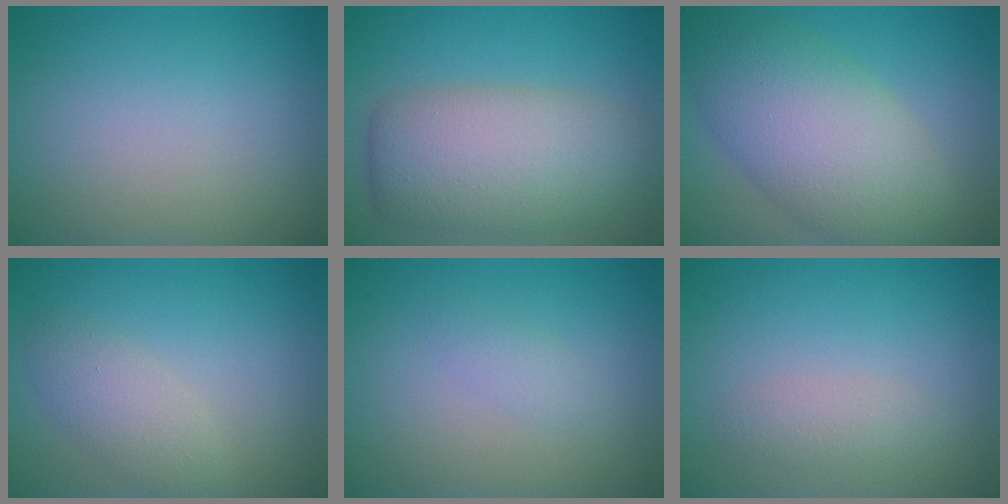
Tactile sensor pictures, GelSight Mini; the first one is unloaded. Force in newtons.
{"total": 8.0, "press": 8.0, "slide": 0.5}
{"total": 9.2, "press": 9.2, "slide": 0.3}
{"total": 2.7, "press": 2.7, "slide": 0.1}
{"total": 1.1, "press": 1.1, "slide": 0.0}
{"total": 1.5, "press": 1.5, "slide": 0.1}